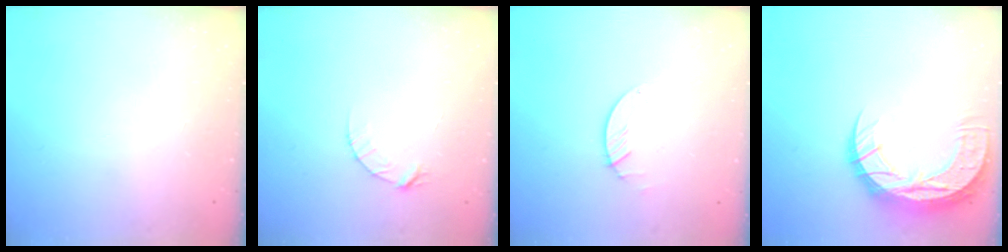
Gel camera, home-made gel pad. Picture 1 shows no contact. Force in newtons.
{"total": 4.4, "press": 4.4, "slide": 0.4}
{"total": 1.4, "press": 1.4, "slide": 0.2}
{"total": 15.8, "press": 15.7, "slide": 1.1}